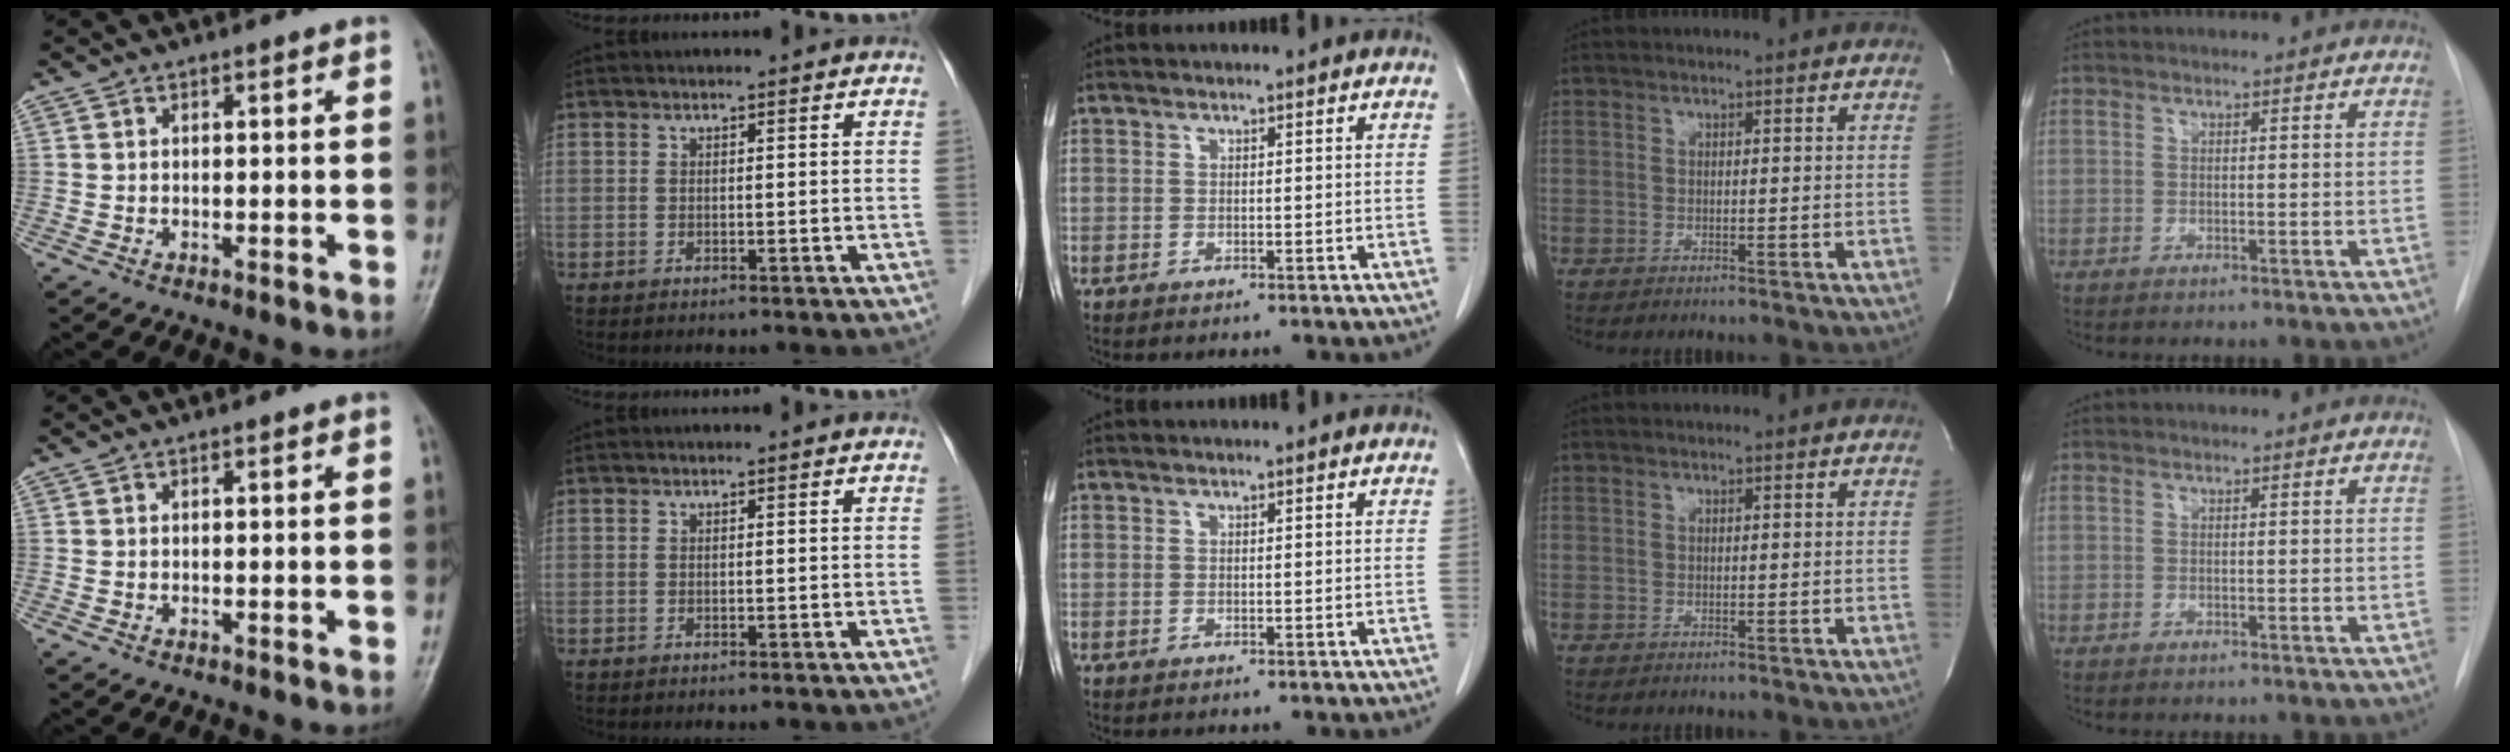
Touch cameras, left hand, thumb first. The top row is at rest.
{}